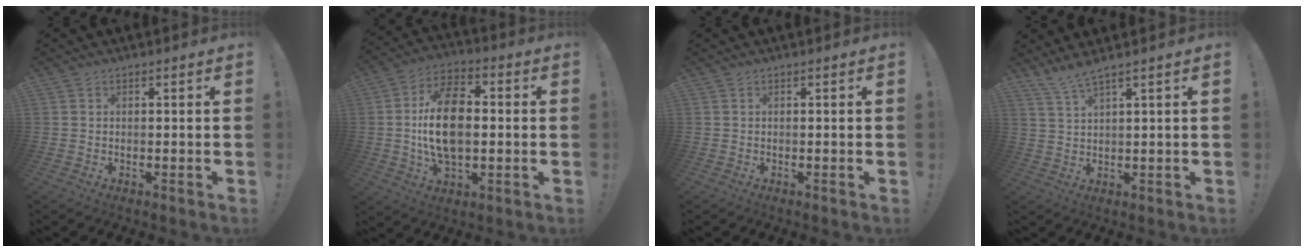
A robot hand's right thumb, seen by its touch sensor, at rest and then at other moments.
{"total": 16.6, "force": [-0.3, 10.0, 13.3], "torque": [-0.239, 0.004, -0.012]}
{"total": 0.0}
{"total": 4.1, "force": [3.4, -0.2, 2.3], "torque": [-0.055, -0.015, 0.061]}